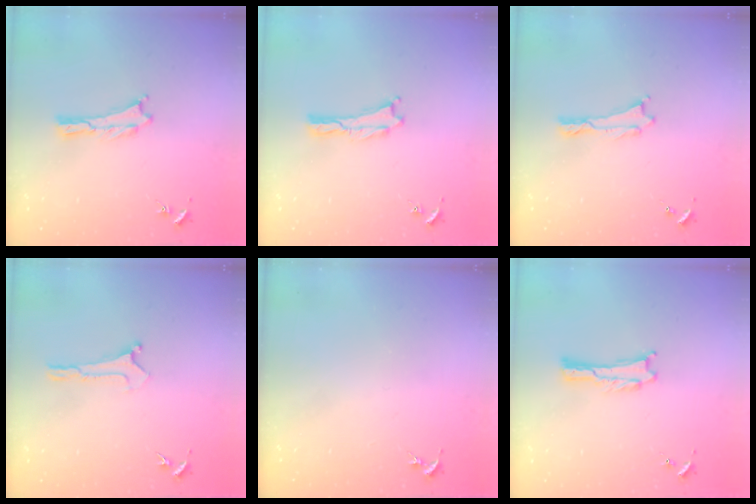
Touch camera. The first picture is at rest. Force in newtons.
{"total": 0.0}
{"total": 0.0}
{"total": 0.0}
{"total": 0.0}
{"total": 0.0}